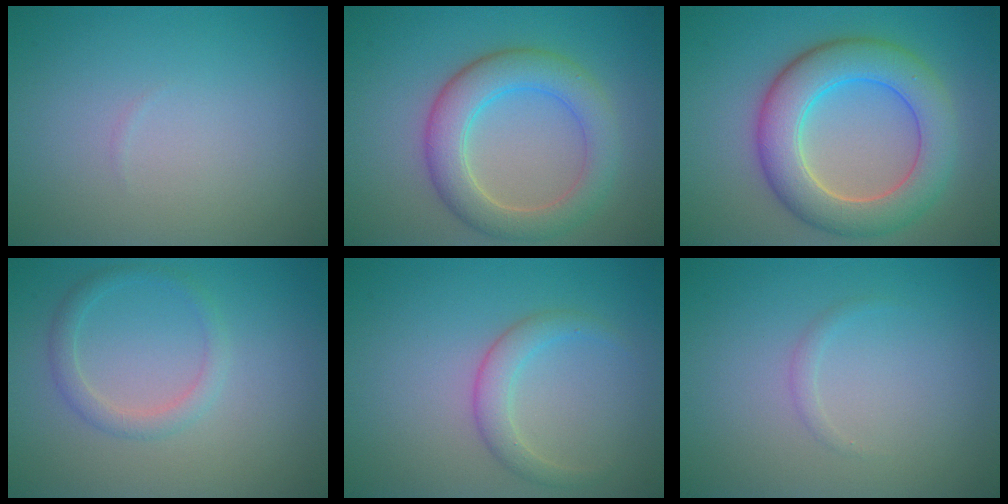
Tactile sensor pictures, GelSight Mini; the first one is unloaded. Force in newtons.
{"total": 5.6, "press": 5.6, "slide": 0.7}
{"total": 7.5, "press": 7.5, "slide": 0.2}
{"total": 1.9, "press": 1.9, "slide": 0.1}
{"total": 2.3, "press": 2.3, "slide": 0.1}
{"total": 0.7, "press": 0.7, "slide": 0.0}